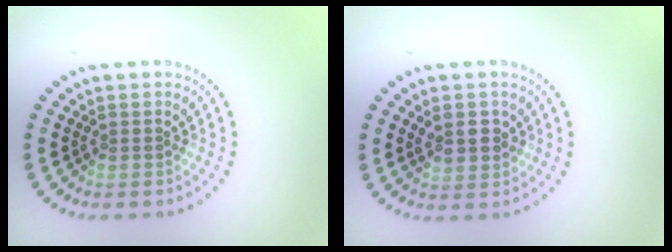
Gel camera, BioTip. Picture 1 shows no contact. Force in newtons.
{"total": 2.1, "press": 2.0, "slide": 0.6}